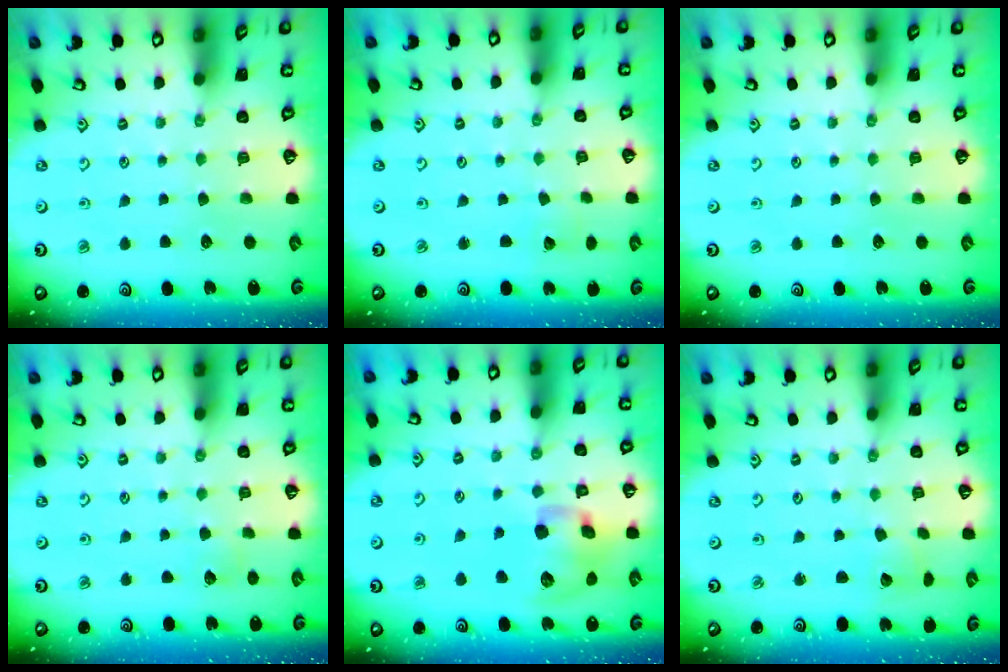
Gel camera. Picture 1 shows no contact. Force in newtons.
{"total": 2.4, "press": 2.4, "slide": 0.3}
{"total": 0.0}
{"total": 2.7, "press": 2.7, "slide": 0.3}
{"total": 14.6, "press": 14.4, "slide": 2.3}
{"total": 2.1, "press": 2.1, "slide": 0.2}